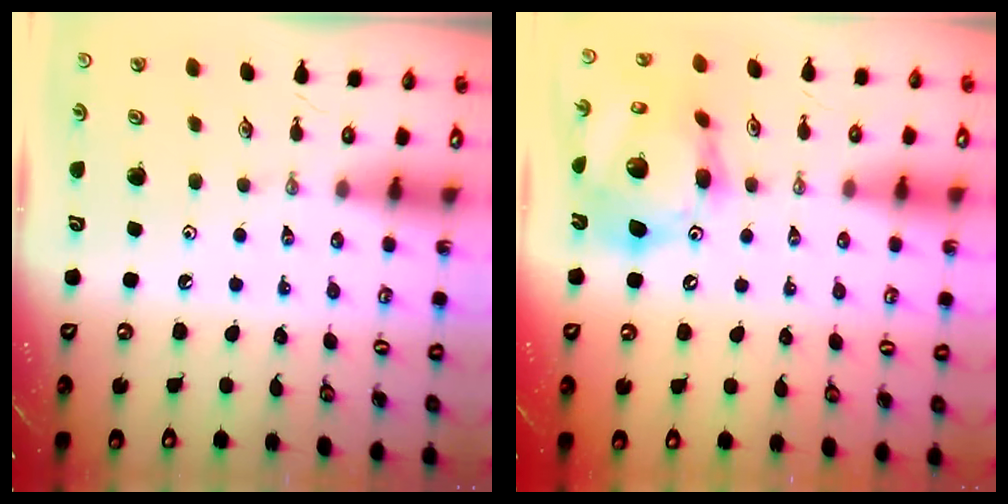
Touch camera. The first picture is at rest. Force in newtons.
{"total": 16.8, "press": 16.7, "slide": 1.8}